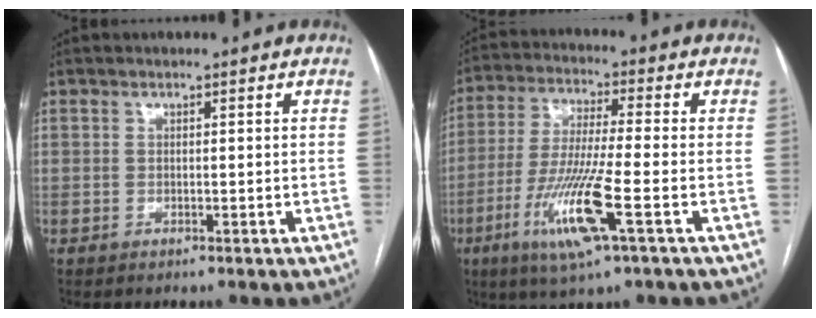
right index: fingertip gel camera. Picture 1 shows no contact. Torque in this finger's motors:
{"motor_torque": [0.91, -0.52, 0.49, 0.19]}